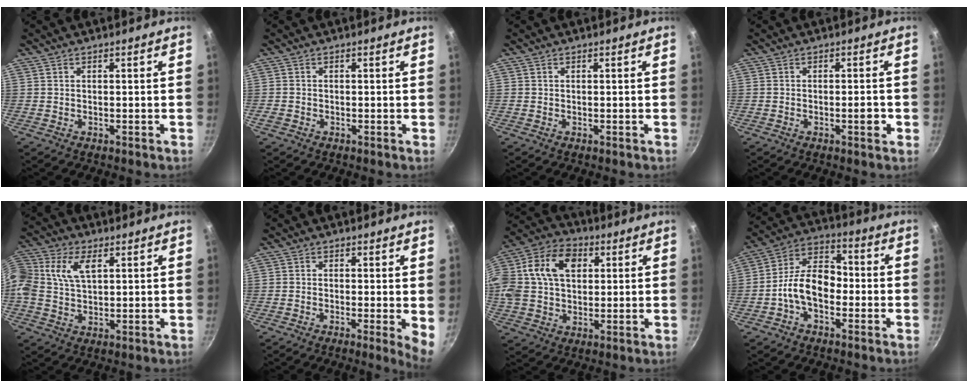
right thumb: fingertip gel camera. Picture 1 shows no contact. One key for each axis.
{"total": 1.1, "fx": -0.5, "fy": 0.8, "fz": 0.5, "tx": -0.010, "ty": 0.001, "tz": -0.011}
{"total": 0.0}
{"total": 2.7, "fx": -0.9, "fy": 0.8, "fz": 2.4, "tx": -0.025, "ty": 0.008, "tz": -0.013}
{"total": 13.5, "fx": 3.7, "fy": 8.9, "fz": 9.4, "tx": -0.207, "ty": 0.027, "tz": 0.060}
{"total": 4.4, "fx": -0.4, "fy": 0.9, "fz": 4.3, "tx": -0.056, "ty": -0.009, "tz": -0.008}
{"total": 19.7, "fx": 4.5, "fy": 14.0, "fz": 13.1, "tx": -0.260, "ty": 0.031, "tz": 0.067}
{"total": 11.2, "fx": -2.7, "fy": 7.2, "fz": 8.1, "tx": -0.111, "ty": 0.045, "tz": -0.066}